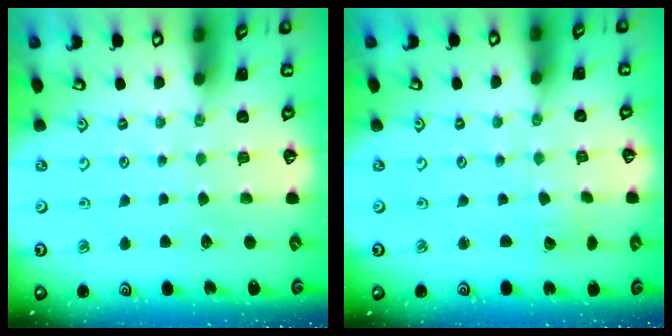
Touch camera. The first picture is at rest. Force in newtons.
{"total": 1.3, "press": 1.3, "slide": 0.0}